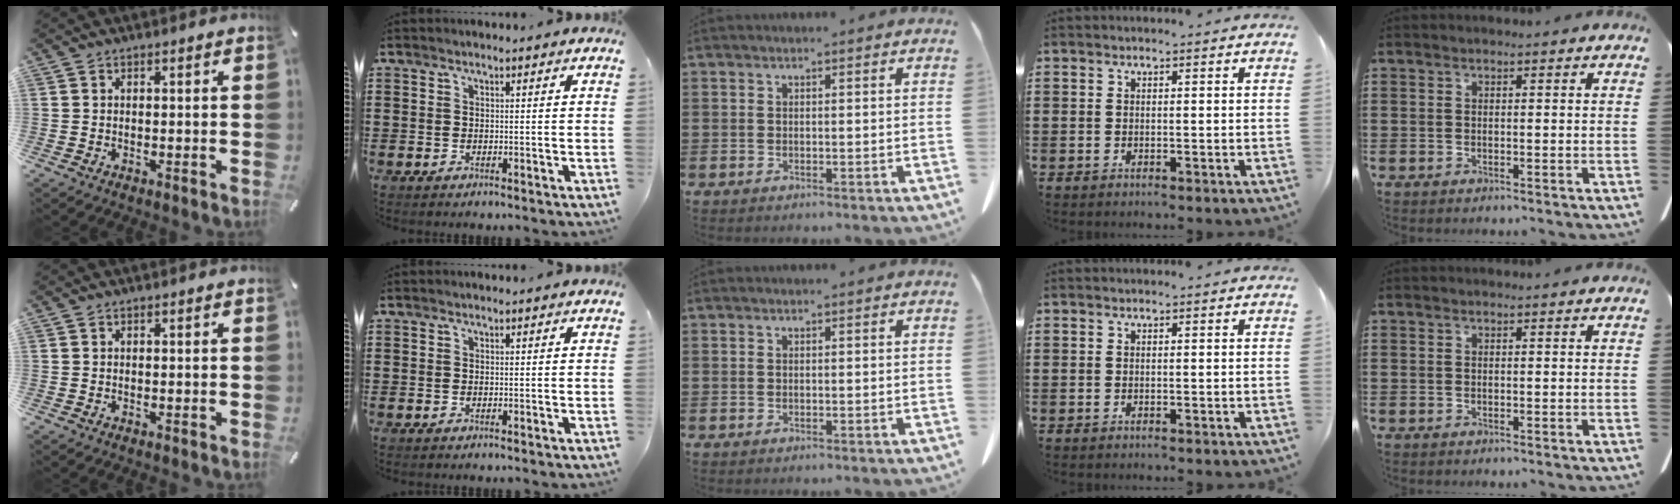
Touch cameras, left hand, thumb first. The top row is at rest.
{}